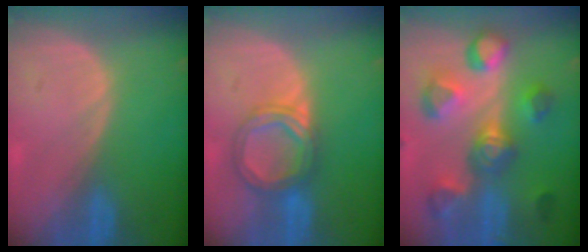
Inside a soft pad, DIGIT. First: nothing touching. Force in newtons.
{"total": 5.8, "press": 5.8, "slide": 0.2}
{"total": 10.1, "press": 9.8, "slide": 2.4}